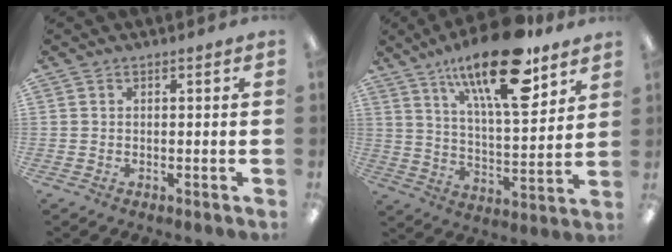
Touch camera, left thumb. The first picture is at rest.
{"total": 22.2, "force": [14.2, 7.3, 15.4], "torque": [-0.248, -0.076, 0.230]}